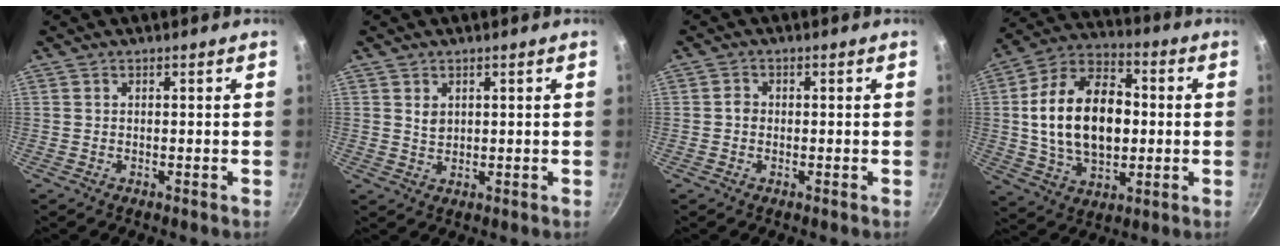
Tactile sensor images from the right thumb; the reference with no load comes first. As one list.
[{"total": 2.3, "force": [0.8, 1.7, 1.3], "torque": [-0.015, -0.002, 0.018]}, {"total": 1.6, "force": [-0.2, 1.4, 0.7], "torque": [-0.009, 0.010, -0.006]}, {"total": 20.8, "force": [0.7, 13.4, 15.9], "torque": [-0.246, 0.021, 0.009]}]